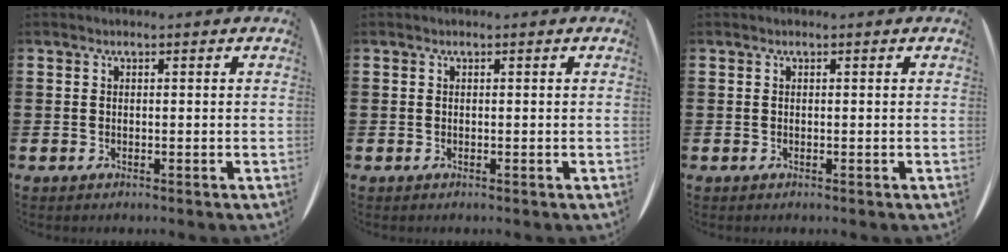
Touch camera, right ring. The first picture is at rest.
{"total": 0.0}
{"total": 0.0}